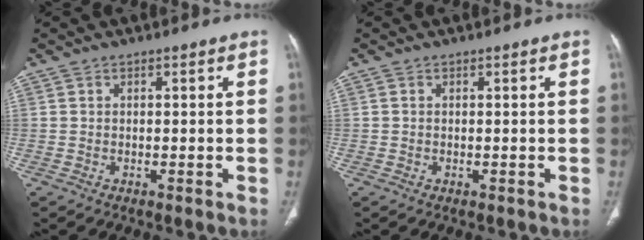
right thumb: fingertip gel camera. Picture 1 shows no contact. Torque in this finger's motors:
{"motor_torque": [1.49, 1.17, -0.03, -0.44, -0.07]}